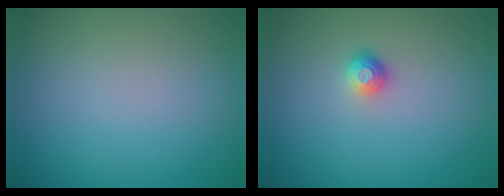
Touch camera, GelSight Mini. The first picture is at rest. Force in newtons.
{"total": 1.1, "press": 1.0, "slide": 0.3}